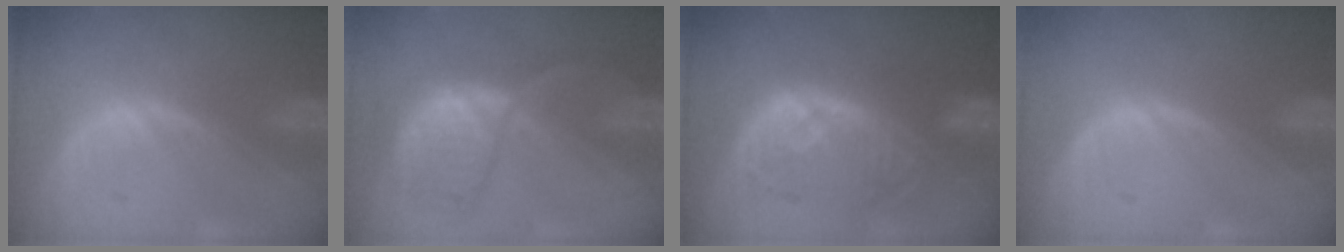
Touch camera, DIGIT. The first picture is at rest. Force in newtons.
{"total": 8.3, "press": 8.1, "slide": 1.8}
{"total": 9.4, "press": 8.9, "slide": 3.2}
{"total": 0.0}